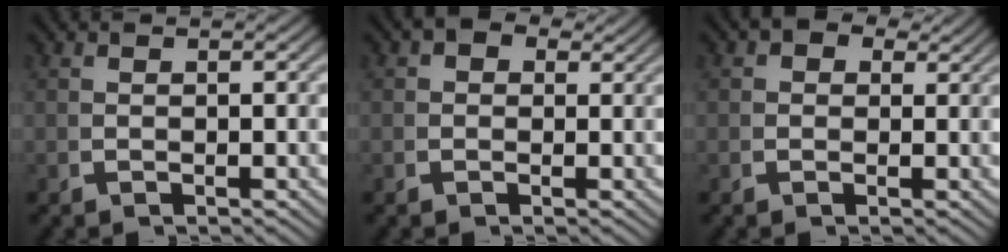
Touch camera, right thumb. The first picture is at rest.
{"total": 2.1, "force": [0.9, 1.7, 1.0], "torque": [-0.015, -0.002, 0.009]}
{"total": 2.4, "force": [1.0, 1.9, 1.1], "torque": [-0.018, -0.002, 0.013]}